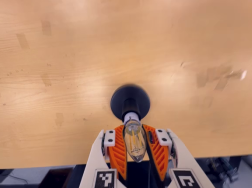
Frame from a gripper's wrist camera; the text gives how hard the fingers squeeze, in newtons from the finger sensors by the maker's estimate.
{"total": 19.2, "left": 17.3, "right": 21.2}